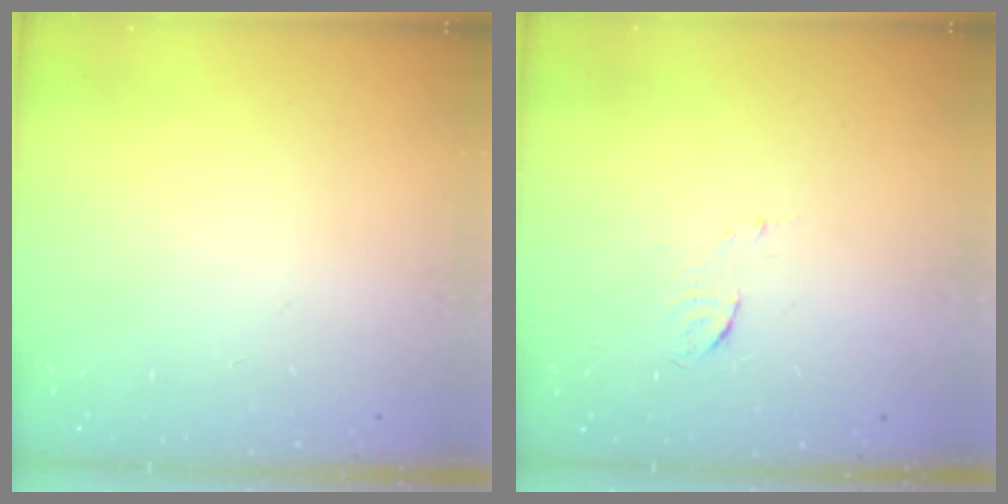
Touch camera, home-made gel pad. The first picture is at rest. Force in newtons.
{"total": 4.2, "press": 4.1, "slide": 1.1}